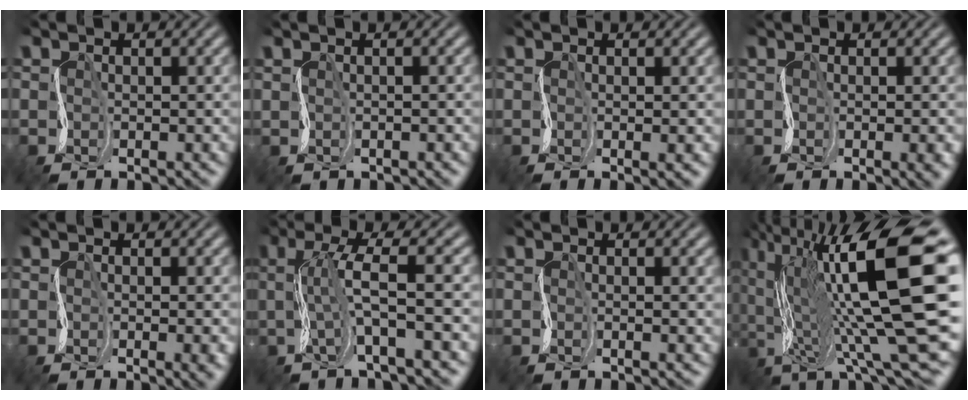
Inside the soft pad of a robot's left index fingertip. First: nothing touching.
{"total": 1.2, "force": [1.0, 0.5, 0.6], "torque": [-0.004, 0.010, 0.004]}
{"total": 2.5, "force": [0.1, 0.9, 2.3], "torque": [-0.019, 0.004, 0.004]}
{"total": 3.8, "force": [-0.2, 1.6, 3.5], "torque": [-0.020, 0.000, 0.001]}
{"total": 4.3, "force": [0.0, 1.8, 4.0], "torque": [-0.027, 0.000, 0.004]}
{"total": 4.9, "force": [0.8, 0.7, 4.7], "torque": [-0.076, 0.012, 0.010]}
{"total": 1.5, "force": [0.6, 0.7, 1.2], "torque": [-0.002, 0.009, 0.008]}
{"total": 16.0, "force": [2.6, 4.7, 15.1], "torque": [-0.266, 0.025, 0.051]}